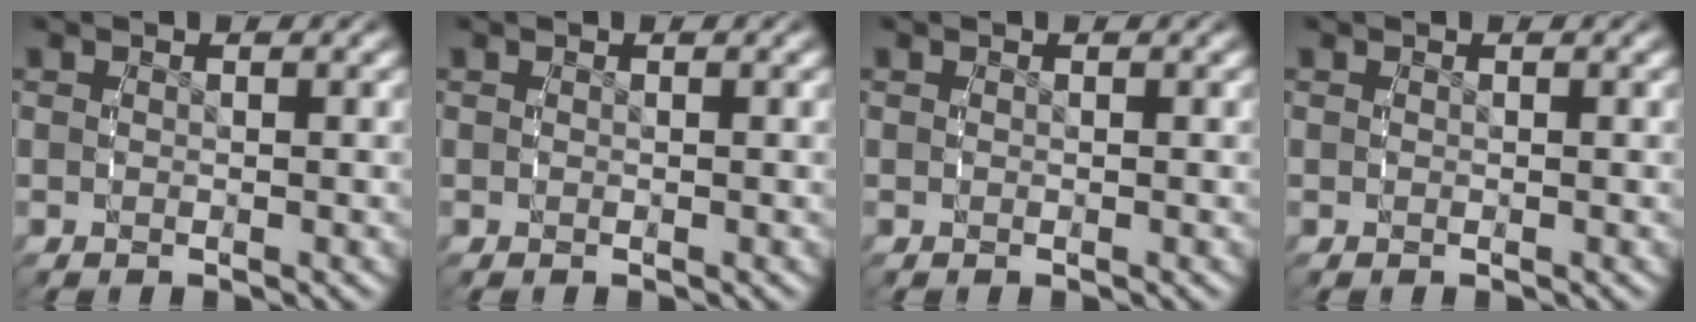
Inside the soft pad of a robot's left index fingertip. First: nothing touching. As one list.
[{"total": 0.0}, {"total": 0.0}, {"total": 0.0}]